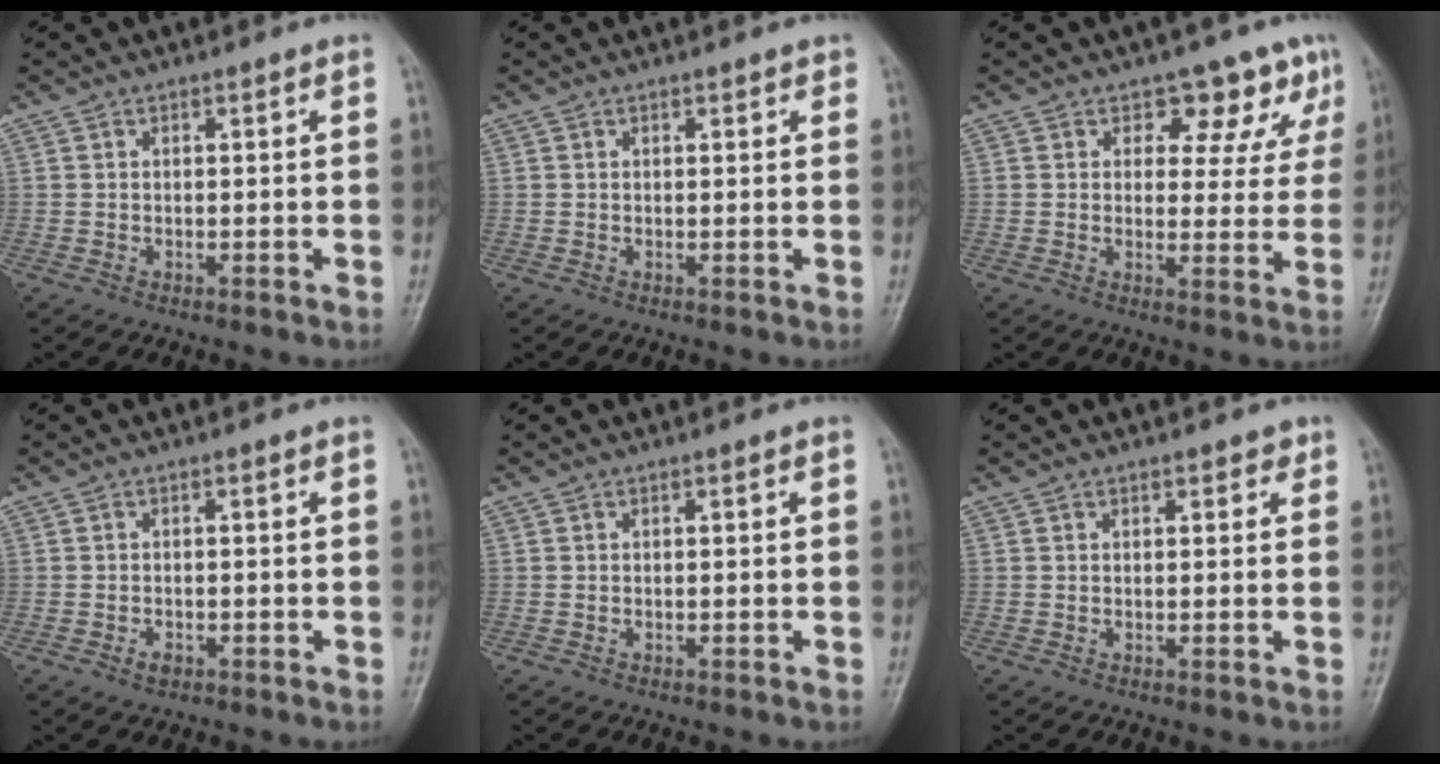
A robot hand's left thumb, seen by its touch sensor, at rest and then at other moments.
{"total": 1.0, "force": [0.7, 0.5, 0.5], "torque": [-0.004, -0.003, 0.006]}
{"total": 8.2, "force": [5.3, 5.1, 3.5], "torque": [-0.003, -0.030, 0.056]}
{"total": 1.5, "force": [-0.7, 1.0, 0.9], "torque": [-0.013, 0.001, -0.011]}
{"total": 0.0}
{"total": 1.6, "force": [1.1, 0.9, 0.8], "torque": [0.001, -0.003, 0.009]}